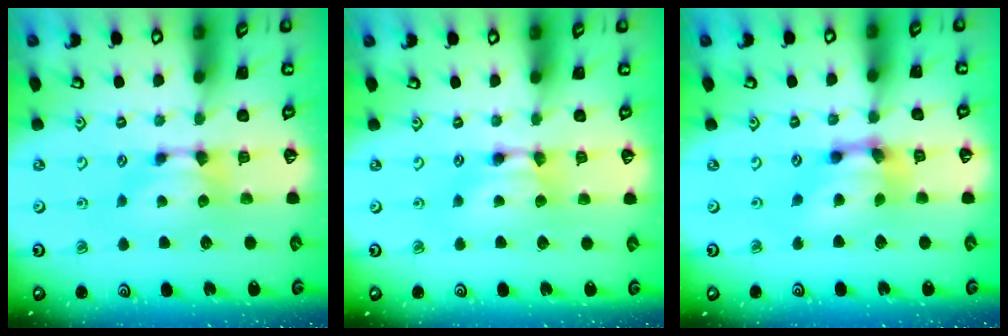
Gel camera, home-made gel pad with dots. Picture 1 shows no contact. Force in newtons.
{"total": 1.6, "press": 1.6, "slide": 0.2}
{"total": 5.5, "press": 5.0, "slide": 2.3}